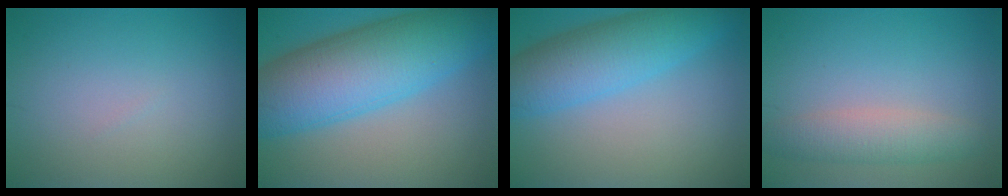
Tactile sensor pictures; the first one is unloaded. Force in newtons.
{"total": 12.1, "press": 12.1, "slide": 0.4}
{"total": 7.2, "press": 7.2, "slide": 0.3}
{"total": 3.4, "press": 3.4, "slide": 0.2}